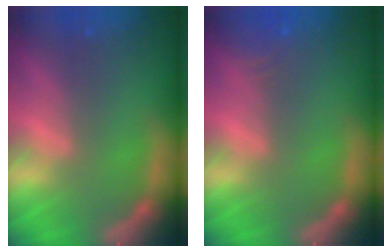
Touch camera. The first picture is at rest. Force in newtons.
{"total": 2.4}